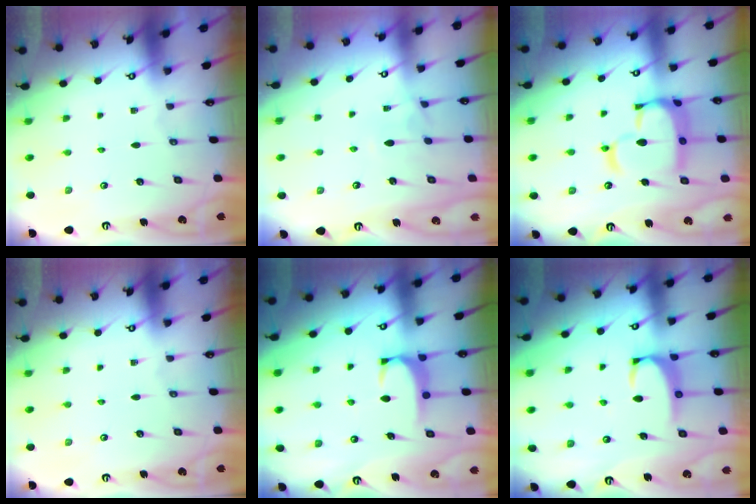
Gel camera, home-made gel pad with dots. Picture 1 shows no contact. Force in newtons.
{"total": 2.0, "press": 2.0, "slide": 0.5}
{"total": 12.9, "press": 12.8, "slide": 1.2}
{"total": 0.0}
{"total": 1.8, "press": 1.7, "slide": 0.4}
{"total": 2.3, "press": 2.2, "slide": 0.7}